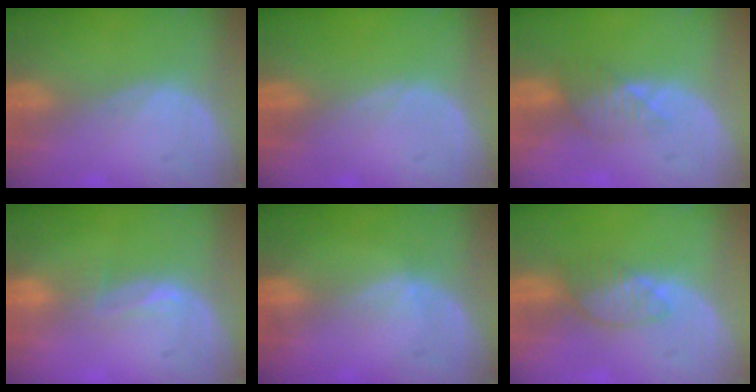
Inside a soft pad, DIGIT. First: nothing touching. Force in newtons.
{"total": 0.0}
{"total": 3.5, "press": 3.1, "slide": 1.6}
{"total": 2.6, "press": 2.0, "slide": 1.6}
{"total": 1.3, "press": 0.9, "slide": 0.9}
{"total": 3.4, "press": 3.4, "slide": 0.5}